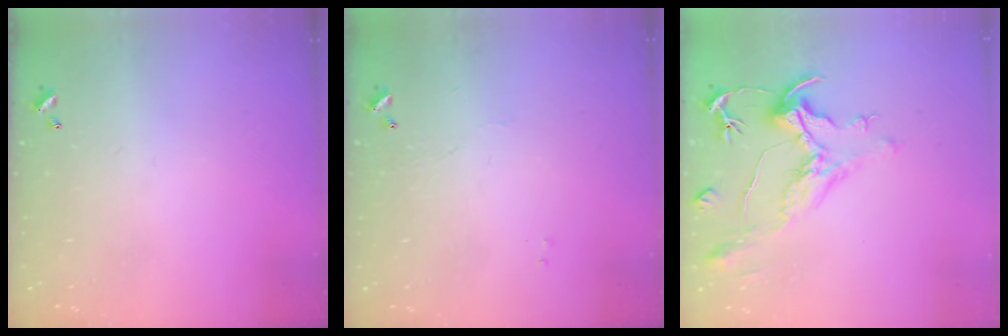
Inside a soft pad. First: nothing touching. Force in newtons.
{"total": 1.2, "press": 1.1, "slide": 0.3}
{"total": 1.9, "press": 1.4, "slide": 1.2}